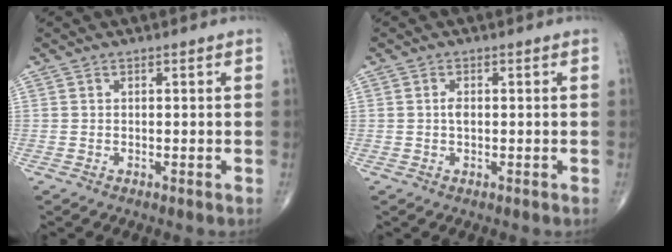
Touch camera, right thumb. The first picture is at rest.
{"total": 1.5, "force": [0.1, 0.8, 1.2], "torque": [-0.023, 0.001, 0.001]}